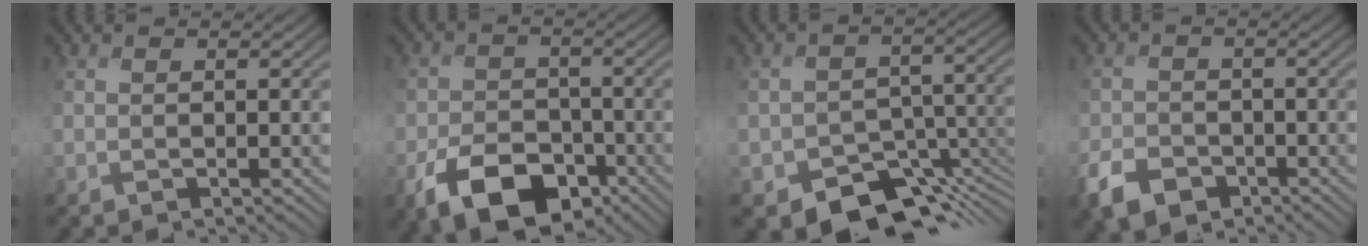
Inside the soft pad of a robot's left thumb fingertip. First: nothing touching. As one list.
[{"total": 9.7, "force": [-5.4, 5.8, 5.5], "torque": [-0.105, -0.016, -0.096]}, {"total": 10.7, "force": [-7.5, 5.8, 4.9], "torque": [-0.073, -0.030, -0.112]}, {"total": 5.4, "force": [-3.3, 3.5, 2.4], "torque": [-0.055, -0.007, -0.070]}]